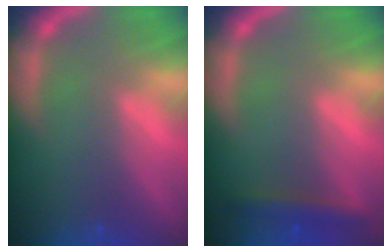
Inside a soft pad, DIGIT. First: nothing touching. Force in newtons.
{"total": 2.4}